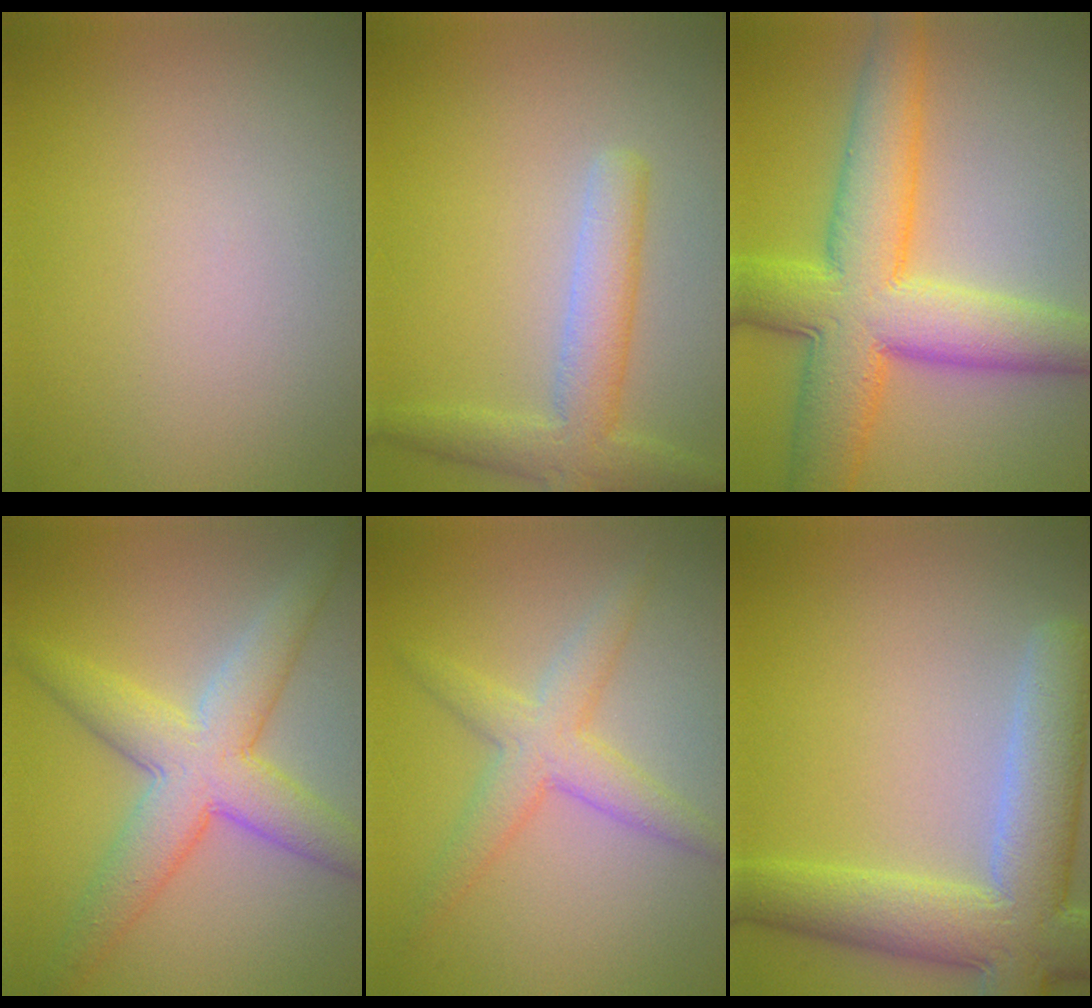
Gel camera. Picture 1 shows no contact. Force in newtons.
{"total": 3.9, "press": 3.9, "slide": 0.2}
{"total": 9.9, "press": 9.9, "slide": 0.2}
{"total": 6.5, "press": 6.5, "slide": 0.2}
{"total": 3.7, "press": 3.7, "slide": 0.0}
{"total": 8.5, "press": 8.5, "slide": 0.6}